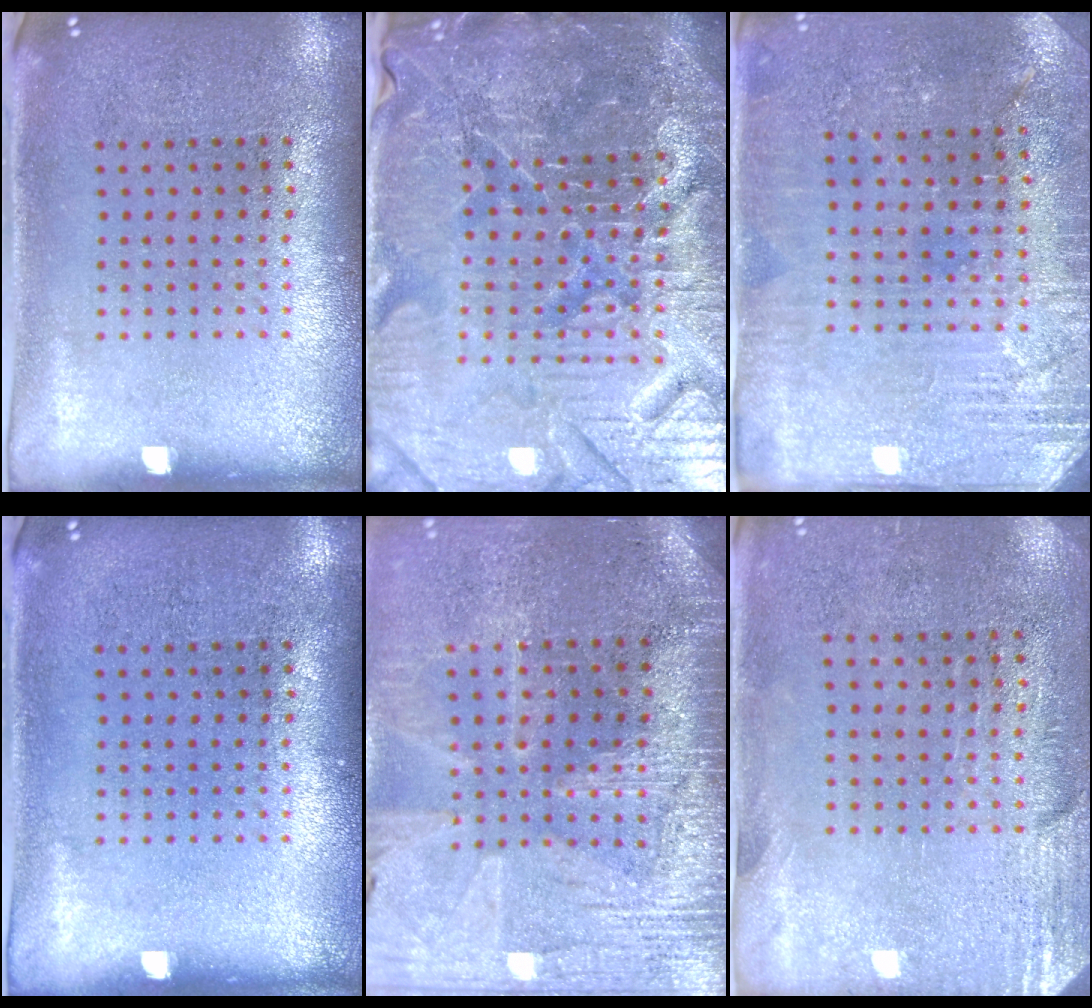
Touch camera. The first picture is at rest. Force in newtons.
{"total": 6.4, "press": 5.8, "slide": 2.7}
{"total": 2.8, "press": 2.8, "slide": 0.4}
{"total": 0.0}
{"total": 3.4, "press": 3.2, "slide": 1.1}
{"total": 2.8, "press": 2.4, "slide": 1.5}